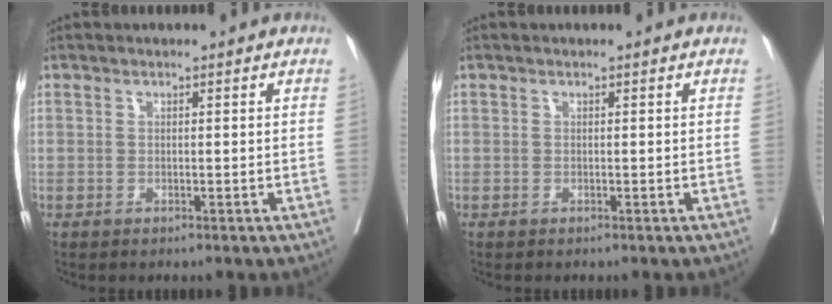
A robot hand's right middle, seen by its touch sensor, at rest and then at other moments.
{"total": 0.0}